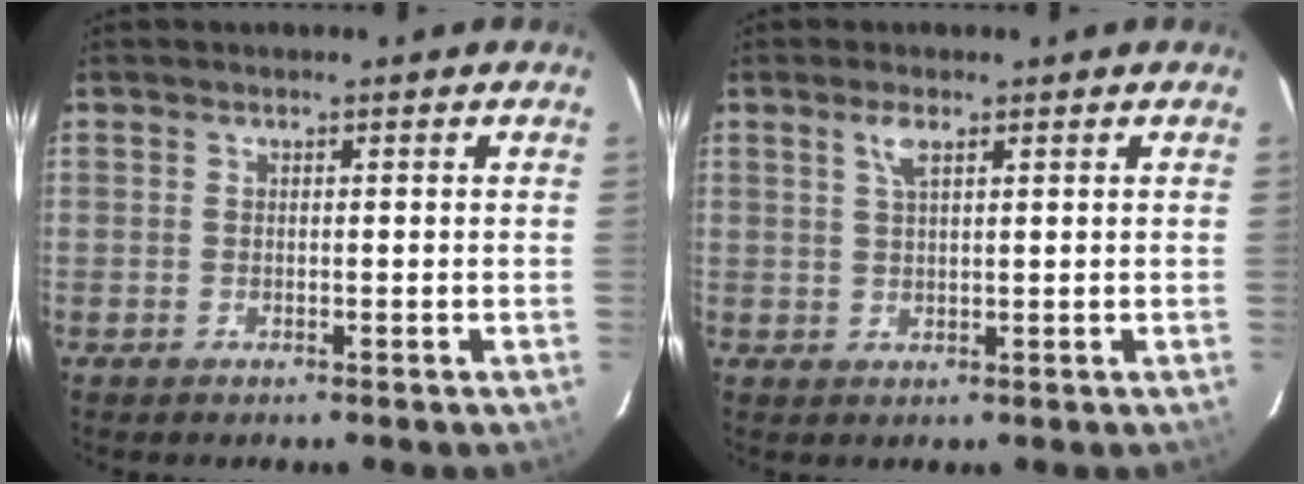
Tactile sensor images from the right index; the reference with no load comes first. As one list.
[{"total": 2.6, "force": [1.4, 0.8, 2.0], "torque": [-0.038, 0.004, 0.028]}]